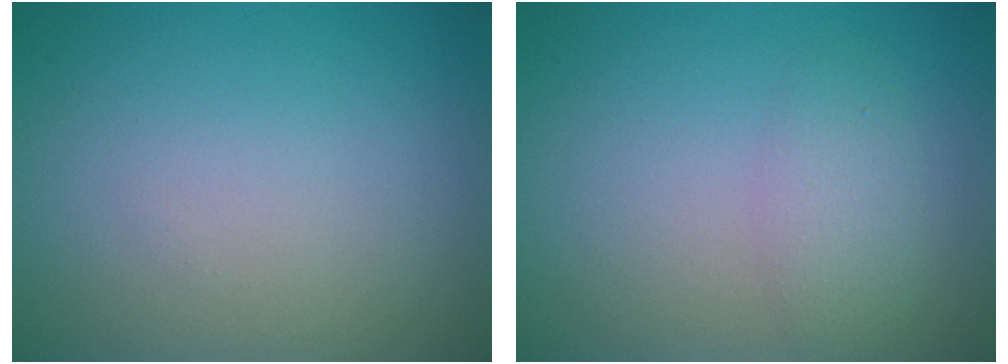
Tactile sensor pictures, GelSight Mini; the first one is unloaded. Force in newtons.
{"total": 2.2, "press": 2.2, "slide": 0.1}